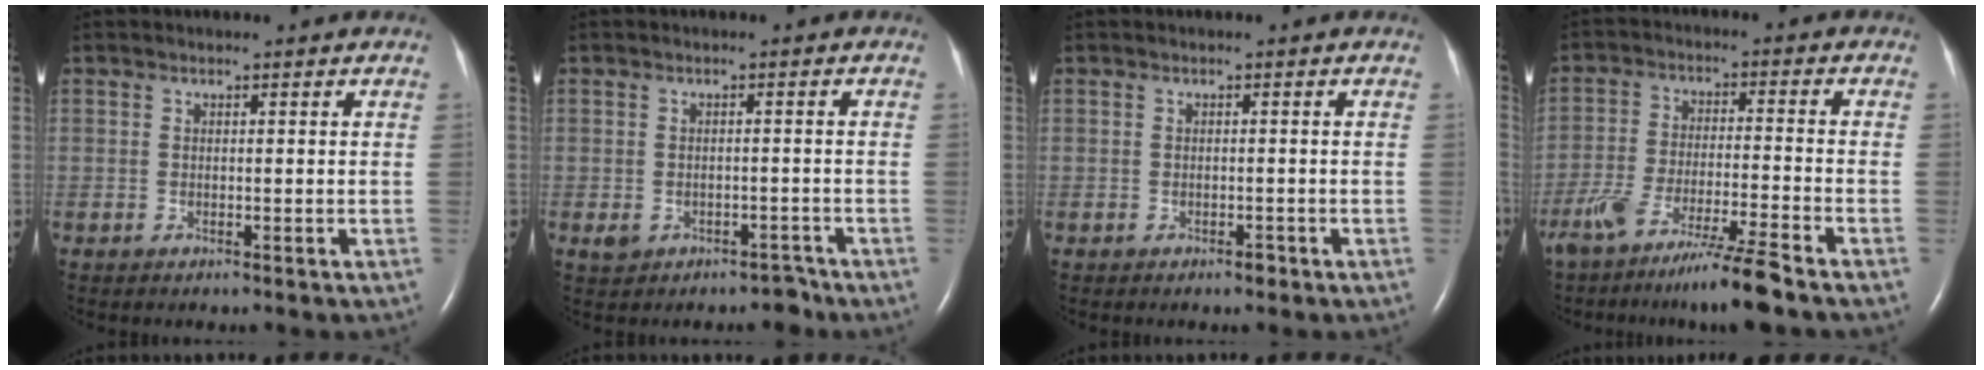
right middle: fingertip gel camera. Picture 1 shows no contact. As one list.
[{"total": 2.9, "force": [-1.9, 2.0, 0.8], "torque": [-0.008, 0.013, -0.020]}, {"total": 0.8, "force": [-0.6, 0.3, 0.5], "torque": [-0.008, -0.001, -0.006]}, {"total": 10.4, "force": [-7.8, -0.9, 6.7], "torque": [-0.124, -0.032, -0.139]}]